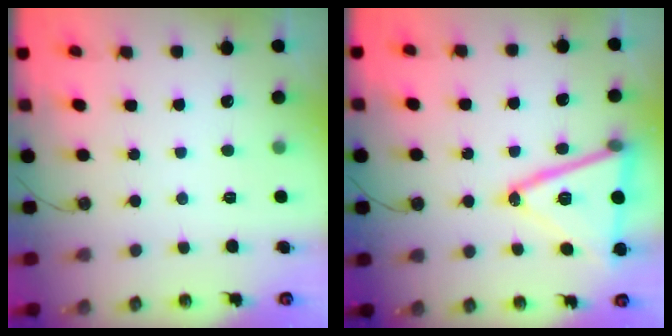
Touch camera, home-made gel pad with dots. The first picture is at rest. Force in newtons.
{"total": 19.6, "press": 19.3, "slide": 3.4}